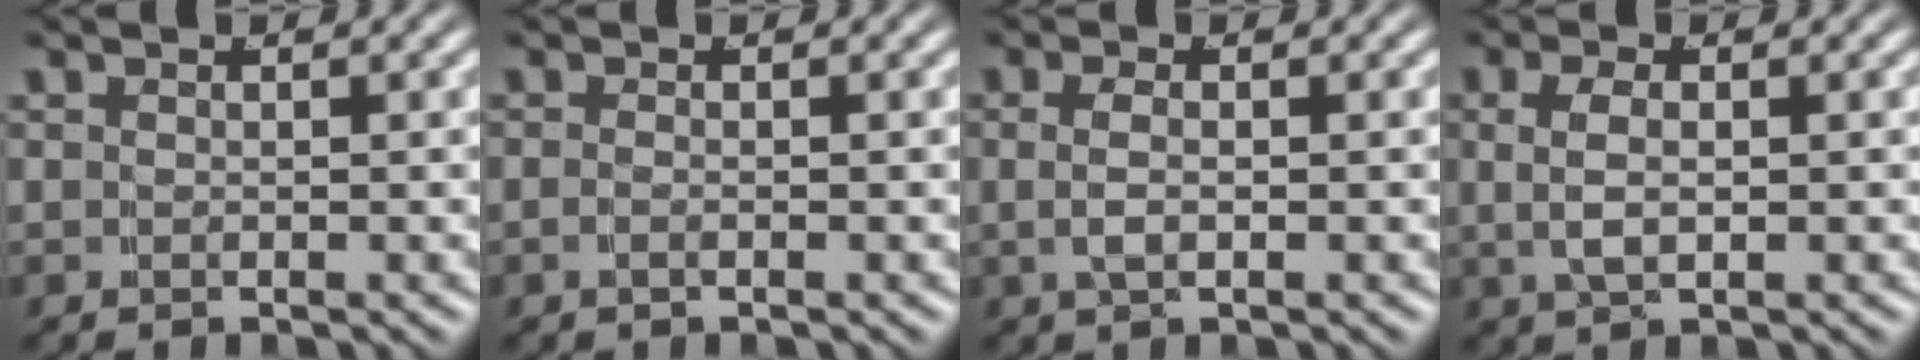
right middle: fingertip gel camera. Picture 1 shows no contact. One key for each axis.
{"total": 0.7, "fx": -0.5, "fy": 0.1, "fz": 0.5, "tx": -0.011, "ty": -0.002, "tz": -0.012}
{"total": 2.0, "fx": 0.0, "fy": 0.9, "fz": 1.8, "tx": -0.037, "ty": -0.001, "tz": -0.001}
{"total": 3.2, "fx": 0.5, "fy": 1.8, "fz": 2.7, "tx": -0.055, "ty": 0.004, "tz": 0.007}